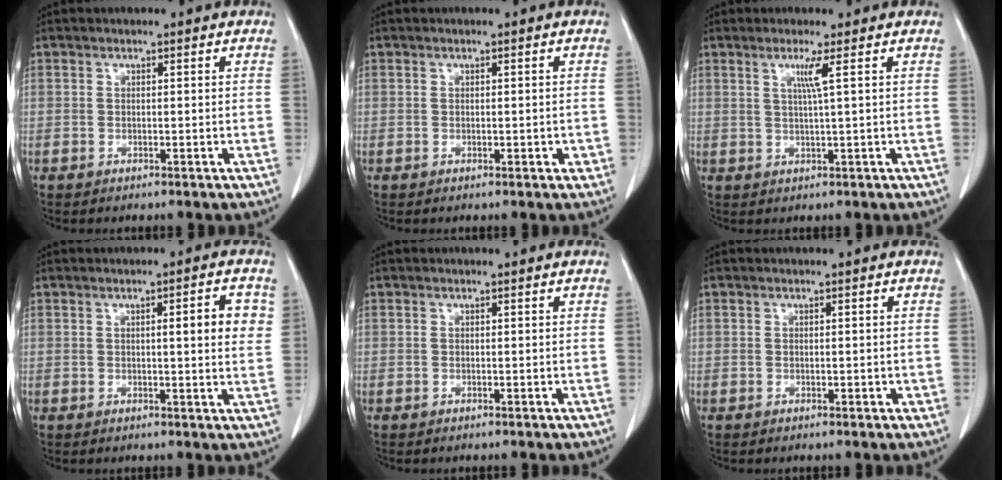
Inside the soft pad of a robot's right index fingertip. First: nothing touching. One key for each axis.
{"total": 1.3, "fx": -0.3, "fy": 0.7, "fz": 1.0, "tx": -0.011, "ty": 0.002, "tz": 0.001}
{"total": 2.7, "fx": 1.1, "fy": -0.9, "fz": 2.4, "tx": -0.049, "ty": -0.005, "tz": 0.023}
{"total": 5.1, "fx": 1.3, "fy": 0.7, "fz": 4.9, "tx": -0.066, "ty": 0.001, "tz": 0.015}
{"total": 0.0}
{"total": 0.8, "fx": -0.1, "fy": 0.4, "fz": 0.6, "tx": -0.008, "ty": 0.002, "tz": 0.001}